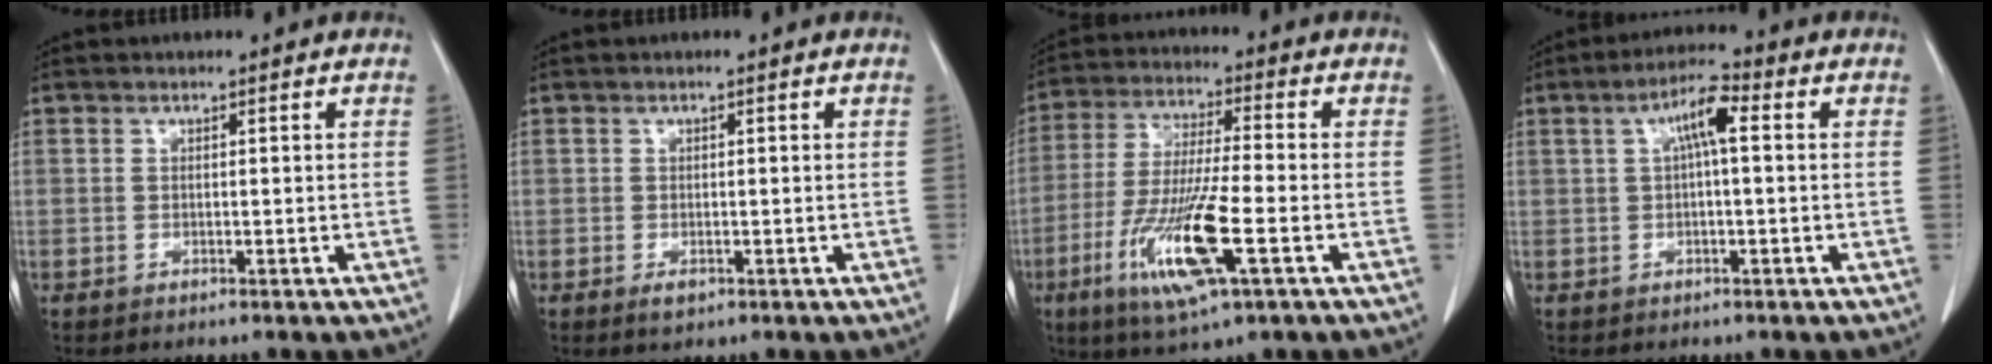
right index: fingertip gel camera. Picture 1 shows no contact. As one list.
[{"total": 1.3, "force": [-0.5, 0.9, 0.9], "torque": [-0.009, 0.000, -0.003]}, {"total": 14.1, "force": [-5.1, 1.2, 13.1], "torque": [-0.268, -0.026, -0.093]}, {"total": 5.2, "force": [1.1, 0.9, 5.0], "torque": [-0.092, 0.017, 0.018]}]